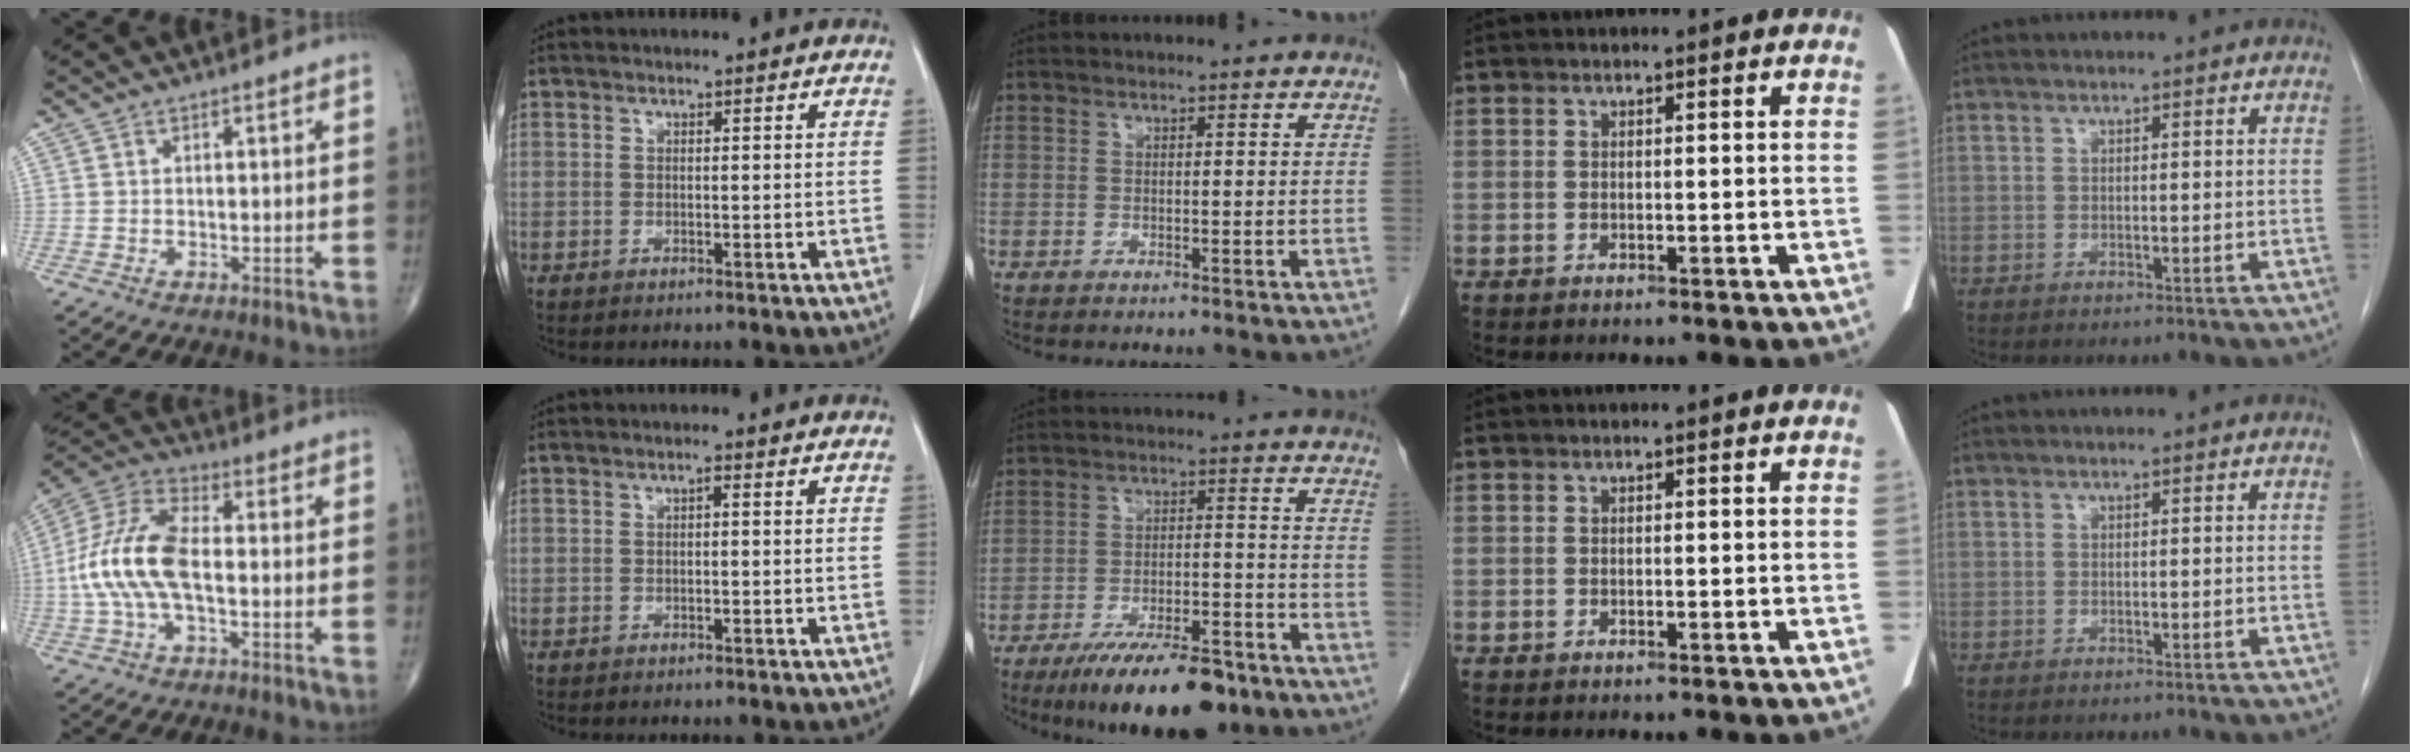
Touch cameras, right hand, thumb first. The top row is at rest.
{"thumb": {"total": 14.2, "force": [-1.5, 6.0, 12.8], "torque": [-0.291, 0.034, -0.032]}, "index": {"total": 0.6, "force": [0.0, 0.2, 0.6], "torque": [-0.010, 0.002, 0.001]}, "middle": {"total": 13.6, "force": [-10.0, 4.0, 8.3], "torque": [-0.122, -0.004, -0.161]}}